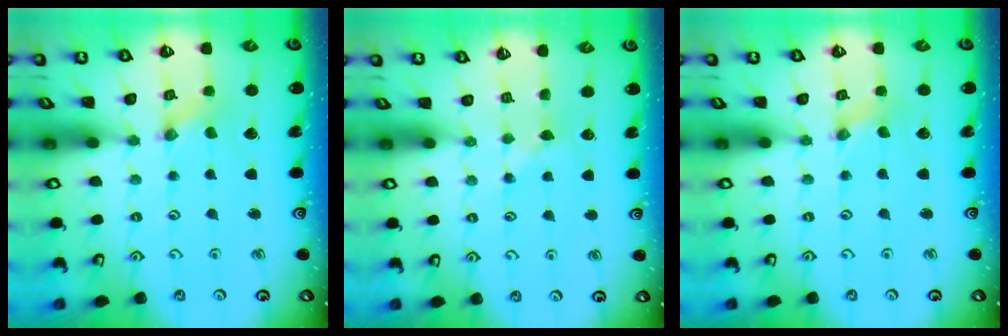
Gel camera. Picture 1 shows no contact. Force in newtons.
{"total": 2.9, "press": 2.9, "slide": 0.4}
{"total": 0.0}